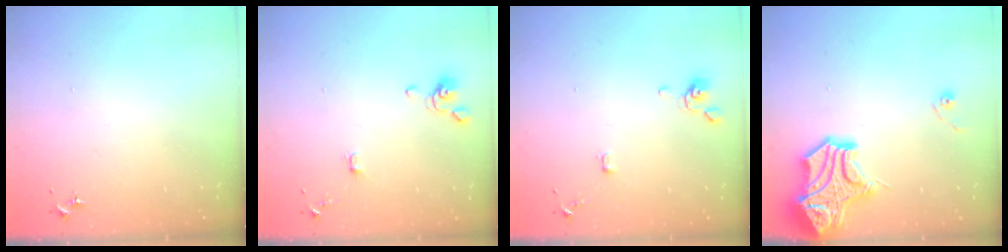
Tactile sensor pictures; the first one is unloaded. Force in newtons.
{"total": 4.1, "press": 4.0, "slide": 0.7}
{"total": 3.4, "press": 3.4, "slide": 0.7}
{"total": 21.1, "press": 21.0, "slide": 2.6}